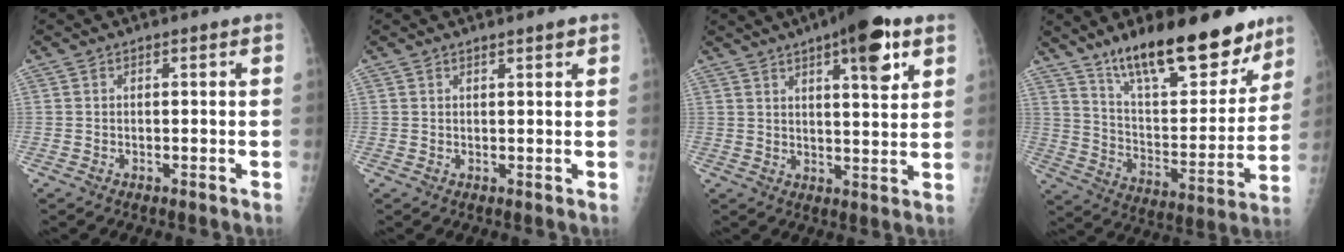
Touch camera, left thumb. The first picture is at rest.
{"total": 1.4, "force": [1.1, 0.3, 0.8], "torque": [-0.010, -0.006, 0.016]}
{"total": 12.1, "force": [6.3, 3.4, 9.7], "torque": [-0.118, -0.024, 0.085]}
{"total": 23.6, "force": [16.8, 7.9, 14.6], "torque": [-0.178, -0.088, 0.272]}